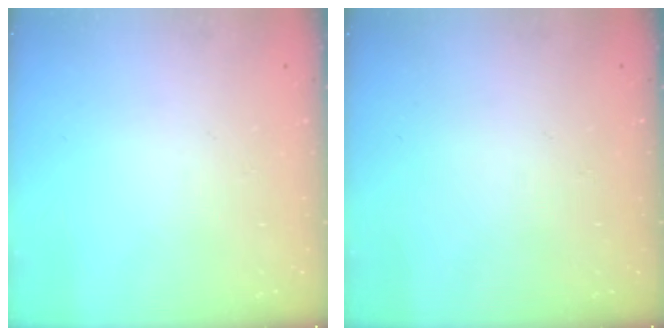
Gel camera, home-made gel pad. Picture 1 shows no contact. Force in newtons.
{"total": 0.0}